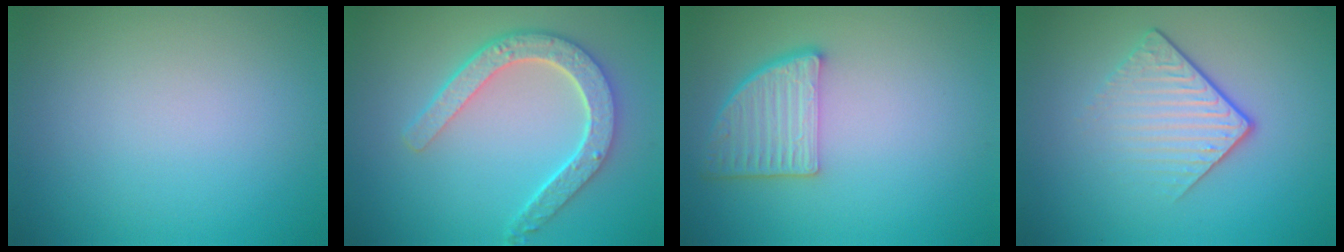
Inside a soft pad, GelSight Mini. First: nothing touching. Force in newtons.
{"total": 5.1, "press": 4.0, "slide": 3.2}
{"total": 4.5, "press": 3.6, "slide": 2.7}
{"total": 4.0, "press": 2.5, "slide": 3.2}